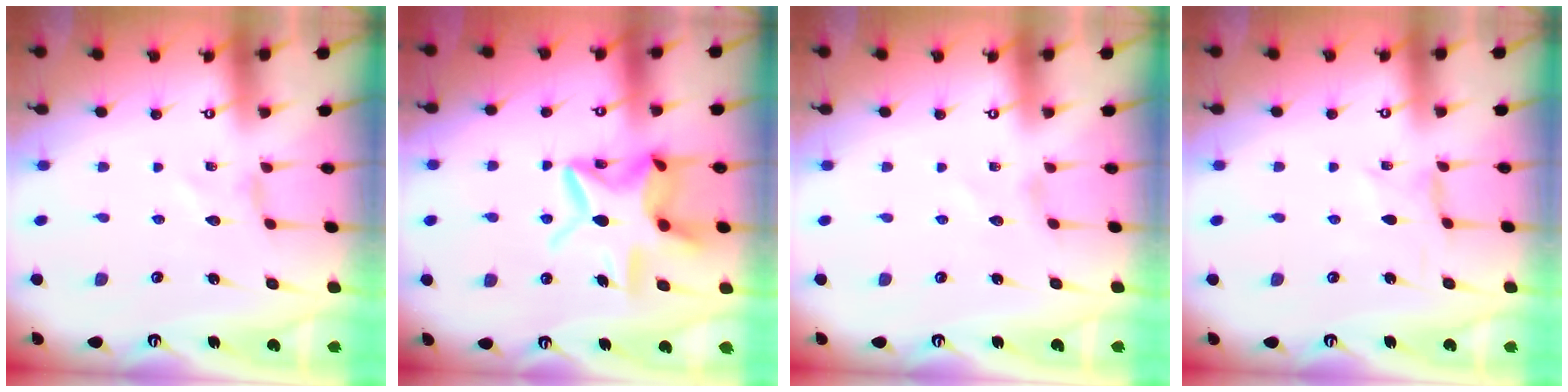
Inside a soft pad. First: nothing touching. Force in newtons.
{"total": 15.2, "press": 15.1, "slide": 1.1}
{"total": 0.0}
{"total": 0.0}